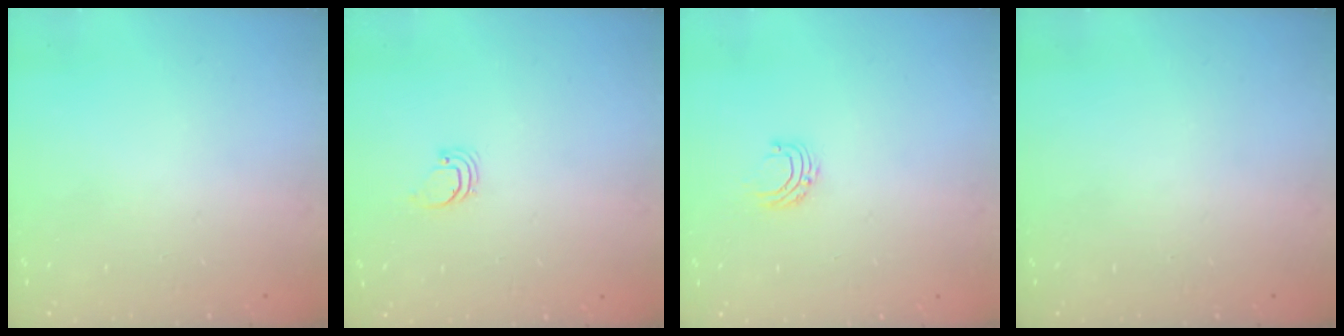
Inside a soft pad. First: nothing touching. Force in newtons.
{"total": 0.9, "press": 0.9, "slide": 0.0}
{"total": 5.2, "press": 5.1, "slide": 0.5}
{"total": 0.0}